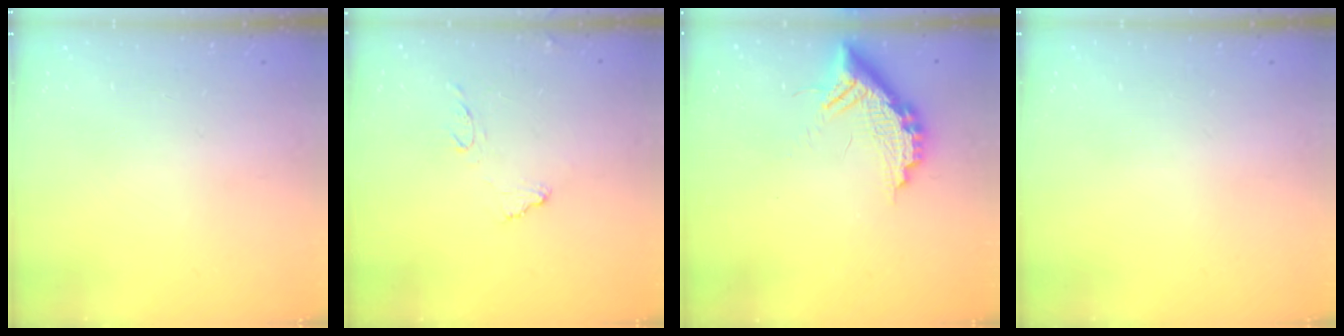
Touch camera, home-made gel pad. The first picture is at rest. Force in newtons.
{"total": 8.0, "press": 7.9, "slide": 0.7}
{"total": 12.8, "press": 12.8, "slide": 0.7}
{"total": 0.0}